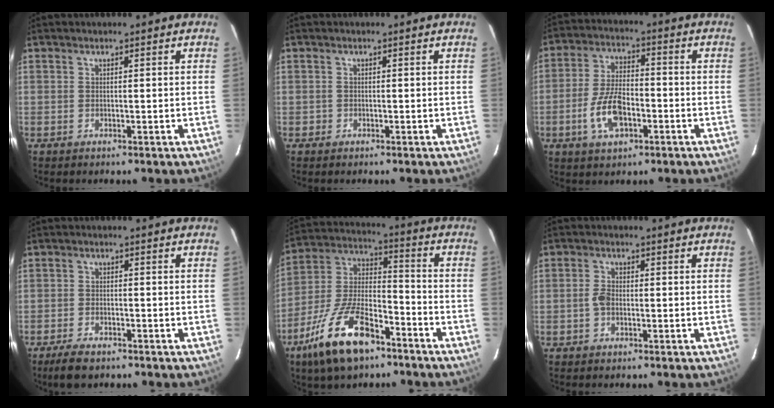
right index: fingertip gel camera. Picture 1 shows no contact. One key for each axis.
{"total": 0.9, "fx": -0.4, "fy": 0.8, "fz": 0.0, "tx": 0.000, "ty": 0.005, "tz": -0.006}
{"total": 9.6, "fx": -3.6, "fy": 4.6, "fz": 7.6, "tx": -0.158, "ty": 0.004, "tz": -0.062}
{"total": 4.8, "fx": -3.7, "fy": 1.7, "fz": 2.6, "tx": -0.071, "ty": -0.006, "tz": -0.068}
{"total": 18.3, "fx": -11.1, "fy": 7.8, "fz": 12.2, "tx": -0.255, "ty": -0.005, "tz": -0.199}
{"total": 2.4, "fx": -0.7, "fy": 1.6, "fz": 1.7, "tx": -0.037, "ty": 0.006, "tz": -0.014}